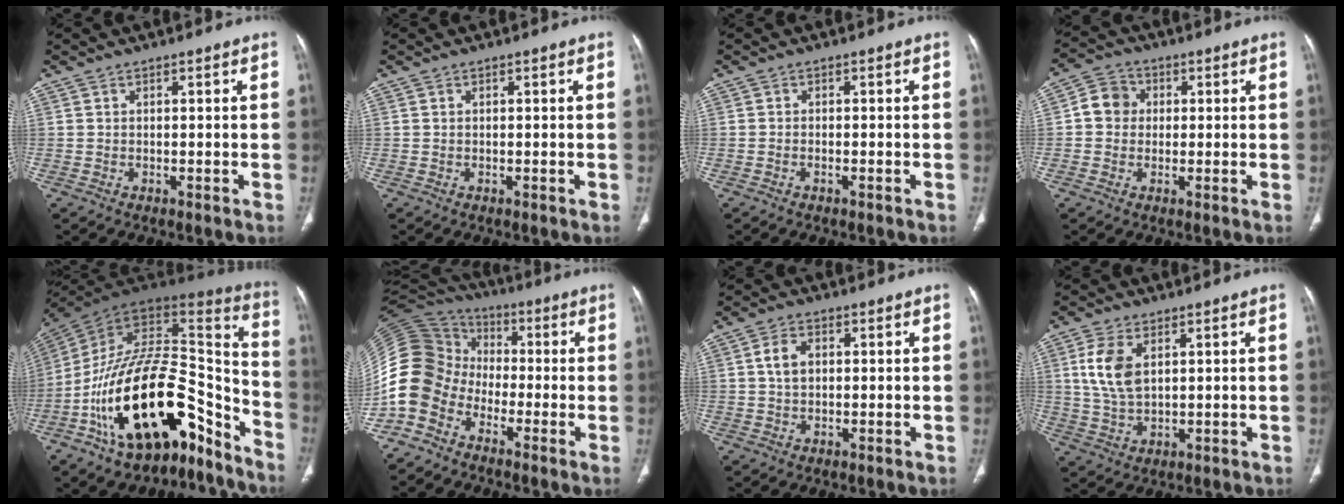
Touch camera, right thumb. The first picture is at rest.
{"total": 0.0}
{"total": 0.6, "force": [-0.5, 0.2, 0.3], "torque": [-0.010, 0.007, -0.006]}
{"total": 5.8, "force": [0.4, 5.3, 2.3], "torque": [-0.023, 0.013, -0.003]}
{"total": 31.8, "force": [-16.8, 15.0, 22.5], "torque": [-0.322, 0.104, -0.269]}
{"total": 16.9, "force": [-7.3, 13.1, 7.8], "torque": [-0.173, 0.068, -0.149]}
{"total": 4.4, "force": [0.8, 2.9, 3.2], "torque": [-0.061, 0.006, 0.015]}
{"total": 8.3, "force": [2.4, 4.7, 6.4], "torque": [-0.131, -0.005, 0.054]}